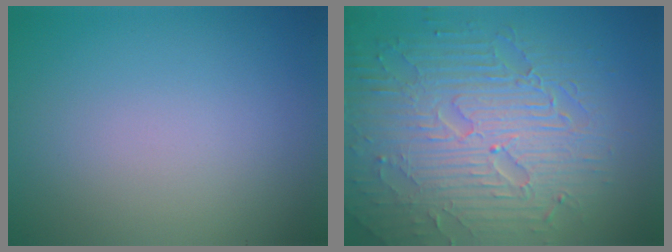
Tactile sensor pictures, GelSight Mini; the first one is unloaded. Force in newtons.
{"total": 8.7, "press": 6.2, "slide": 6.1}